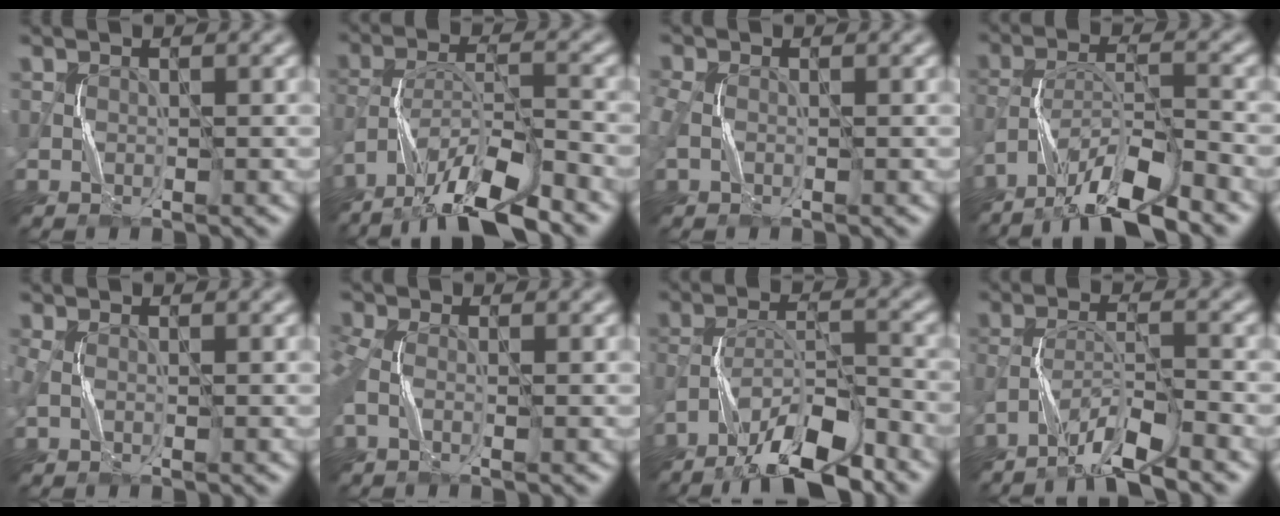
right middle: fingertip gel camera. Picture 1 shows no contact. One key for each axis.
{"total": 10.6, "fx": -8.5, "fy": 2.1, "fz": 6.0, "tx": -0.109, "ty": 0.002, "tz": -0.147}
{"total": 2.3, "fx": -0.2, "fy": 1.6, "fz": 1.6, "tx": -0.047, "ty": 0.003, "tz": -0.012}
{"total": 9.2, "fx": -7.4, "fy": 1.7, "fz": 5.2, "tx": -0.092, "ty": 0.008, "tz": -0.134}
{"total": 1.3, "fx": 0.1, "fy": 0.7, "fz": 1.1, "tx": -0.030, "ty": 0.005, "tz": -0.003}
{"total": 3.6, "fx": -0.6, "fy": 2.0, "fz": 3.0, "tx": -0.079, "ty": -0.002, "tz": -0.019}
{"total": 9.3, "fx": -7.1, "fy": 2.3, "fz": 5.5, "tx": -0.095, "ty": 0.009, "tz": -0.130}
{"total": 5.5, "fx": -4.4, "fy": 0.7, "fz": 3.3, "tx": -0.061, "ty": 0.001, "tz": -0.088}